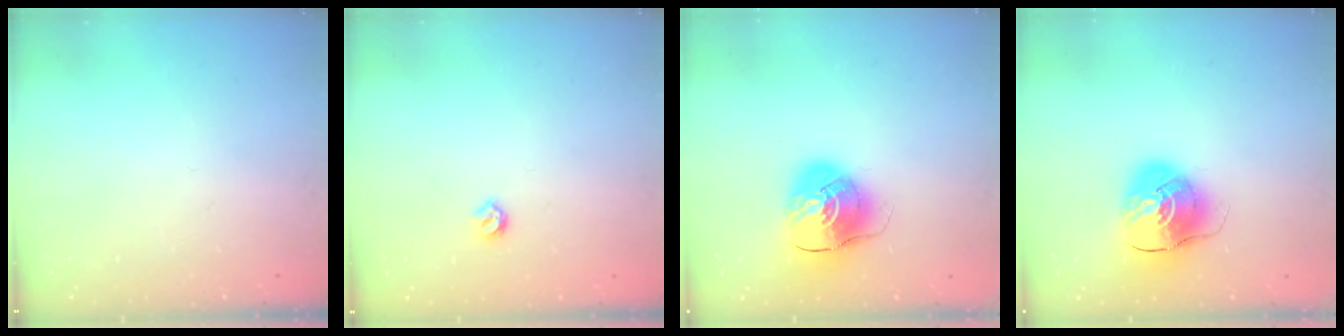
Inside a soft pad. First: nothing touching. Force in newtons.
{"total": 4.0, "press": 3.9, "slide": 0.8}
{"total": 10.2, "press": 10.1, "slide": 1.3}
{"total": 10.2, "press": 10.1, "slide": 1.3}